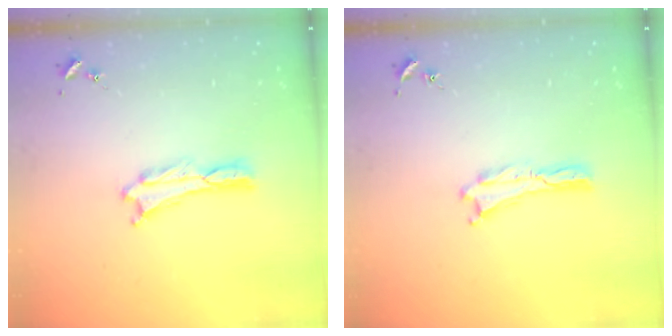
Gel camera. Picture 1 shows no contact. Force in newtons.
{"total": 0.0}